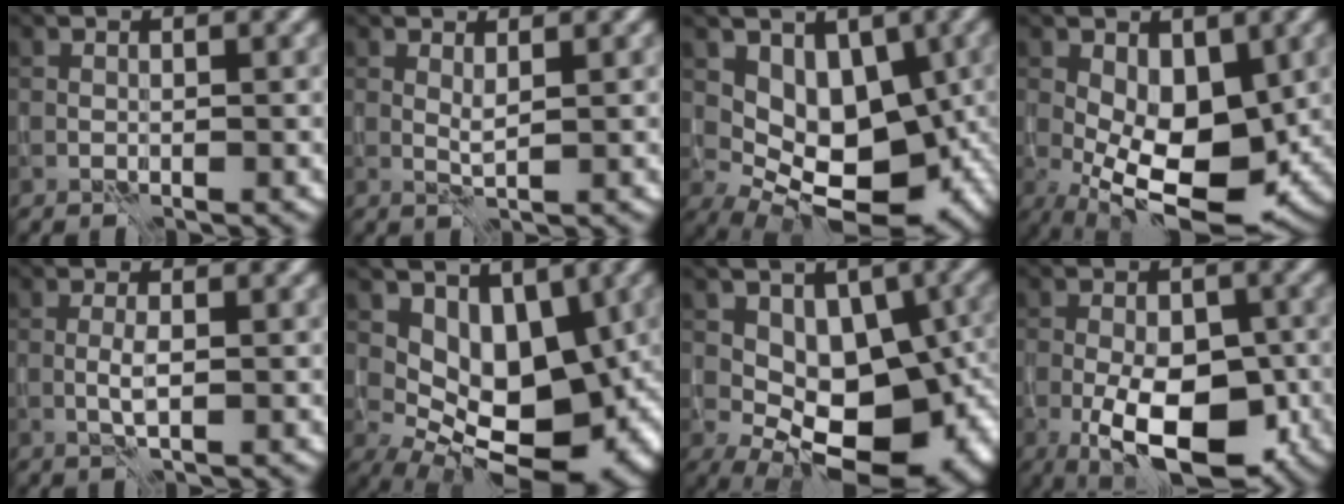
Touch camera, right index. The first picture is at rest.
{"total": 0.9, "force": [0.6, -0.1, 0.7], "torque": [-0.018, -0.001, 0.012]}
{"total": 9.7, "force": [0.7, 6.5, 7.3], "torque": [-0.081, -0.017, 0.020]}
{"total": 7.6, "force": [-1.2, 3.9, 6.4], "torque": [-0.112, -0.004, -0.021]}
{"total": 1.4, "force": [-0.3, 0.1, 1.3], "torque": [-0.030, 0.000, -0.006]}
{"total": 11.2, "force": [0.8, 7.0, 8.6], "torque": [-0.100, -0.013, 0.020]}
{"total": 13.0, "force": [-0.7, 8.1, 10.2], "torque": [-0.108, -0.013, 0.001]}
{"total": 9.5, "force": [-3.2, 4.5, 7.7], "torque": [-0.110, -0.007, -0.057]}